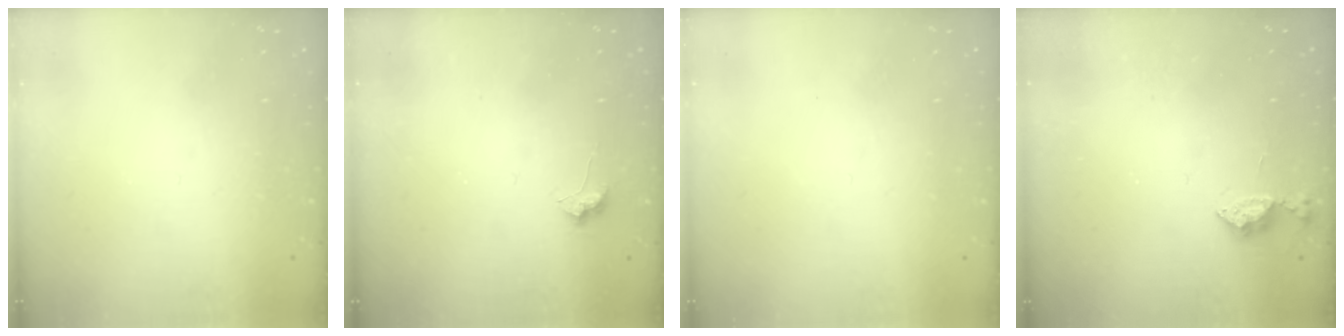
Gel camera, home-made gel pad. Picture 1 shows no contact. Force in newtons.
{"total": 5.7, "press": 5.7, "slide": 0.9}
{"total": 0.0}
{"total": 5.8, "press": 5.7, "slide": 0.8}